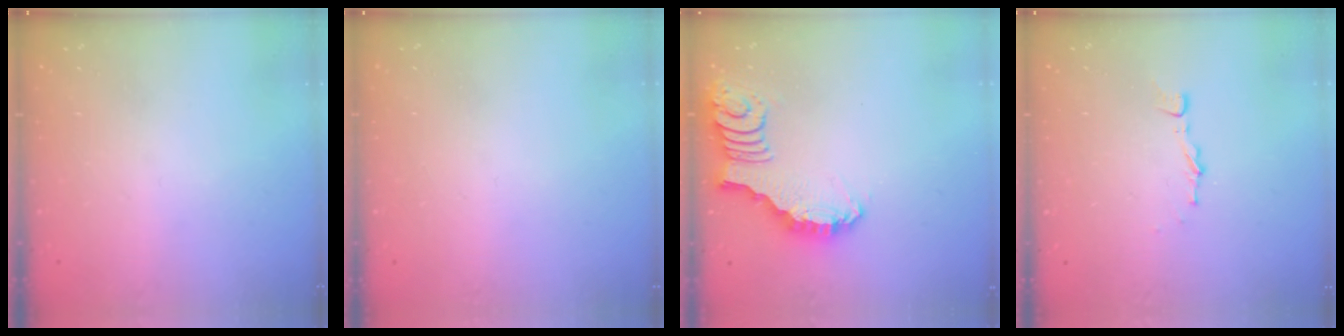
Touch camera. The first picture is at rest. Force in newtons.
{"total": 0.0}
{"total": 2.6, "press": 2.5, "slide": 0.5}
{"total": 2.6, "press": 2.6, "slide": 0.2}